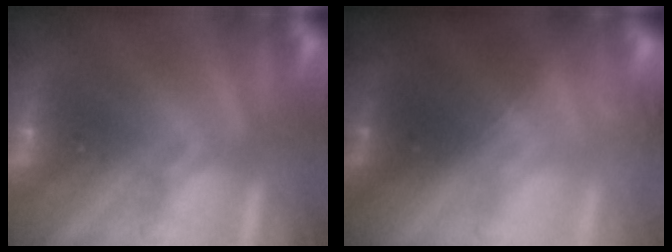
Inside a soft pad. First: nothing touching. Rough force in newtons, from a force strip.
{"total": 1.8}